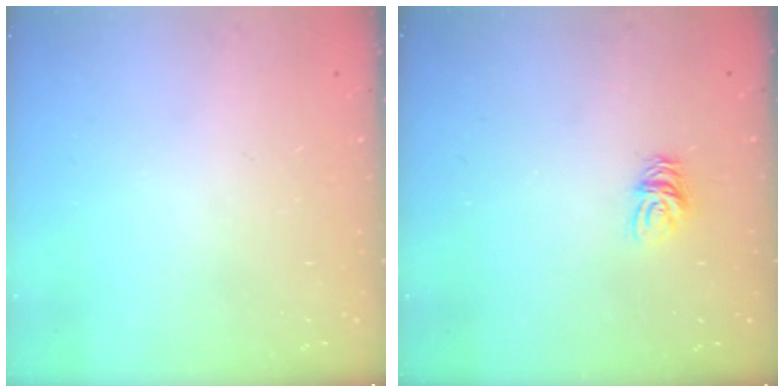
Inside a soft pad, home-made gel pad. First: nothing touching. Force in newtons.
{"total": 4.5, "press": 4.4, "slide": 0.3}